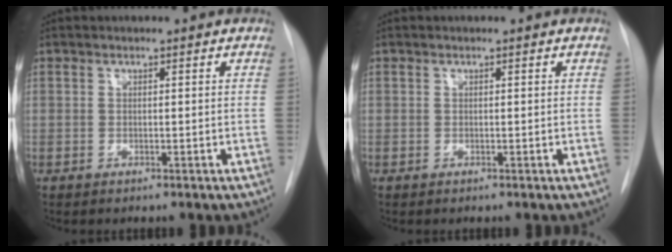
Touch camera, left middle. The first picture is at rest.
{"total": 0.0}